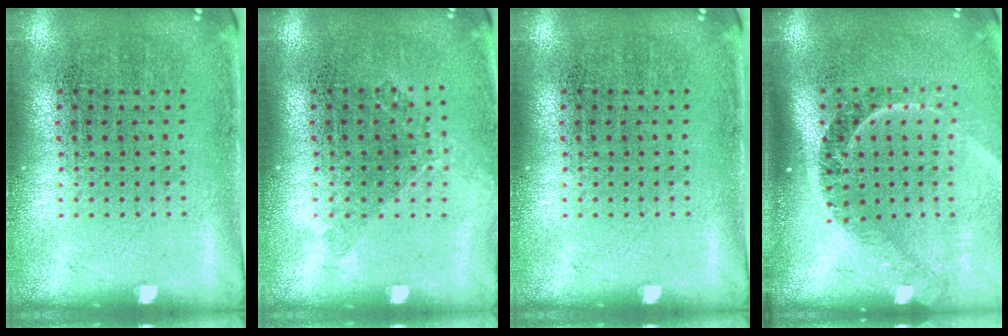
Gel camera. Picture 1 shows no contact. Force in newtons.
{"total": 1.0, "press": 0.9, "slide": 0.5}
{"total": 0.0}
{"total": 2.4, "press": 1.7, "slide": 1.7}